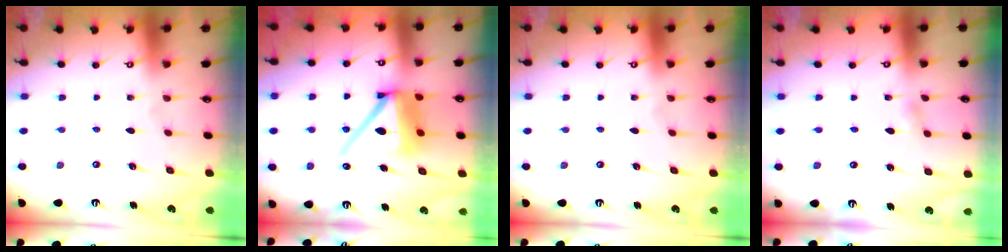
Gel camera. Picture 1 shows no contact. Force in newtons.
{"total": 12.9, "press": 12.8, "slide": 1.5}
{"total": 0.0}
{"total": 3.3, "press": 3.3, "slide": 0.4}